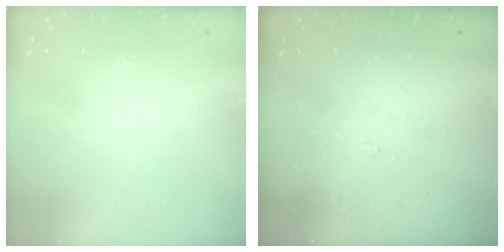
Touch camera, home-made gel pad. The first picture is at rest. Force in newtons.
{"total": 2.9, "press": 2.9, "slide": 0.5}